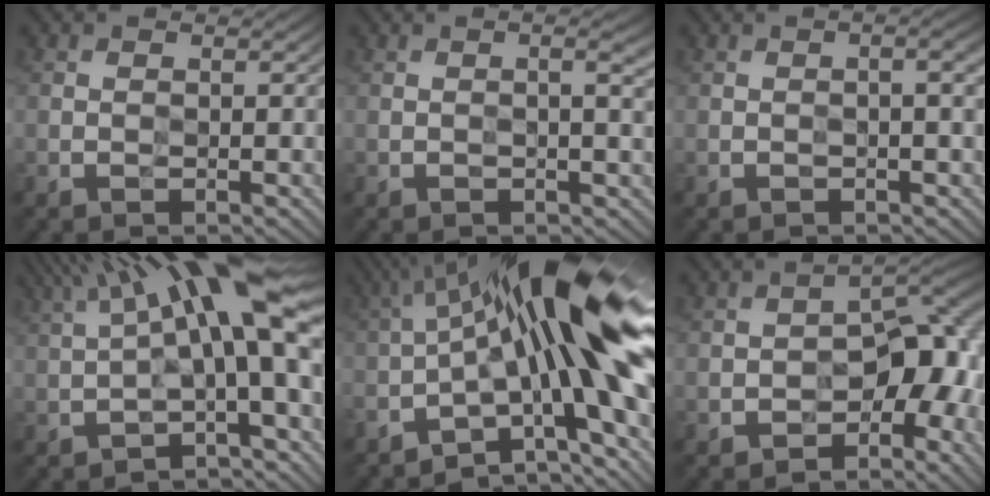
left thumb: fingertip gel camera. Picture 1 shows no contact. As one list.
[{"total": 2.9, "force": [0.4, 0.4, 2.8], "torque": [-0.045, 0.005, 0.005]}, {"total": 2.6, "force": [0.0, 0.5, 2.5], "torque": [-0.037, 0.006, -0.001]}, {"total": 14.7, "force": [3.9, 3.7, 13.7], "torque": [-0.221, 0.018, 0.068]}, {"total": 19.3, "force": [-1.9, 5.3, 18.4], "torque": [-0.253, 0.029, -0.051]}, {"total": 9.1, "force": [-3.4, 5.3, 6.6], "torque": [-0.074, 0.006, -0.064]}]